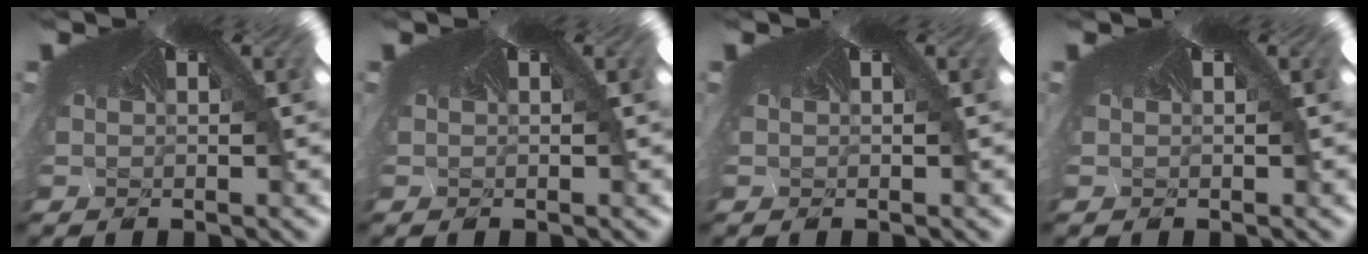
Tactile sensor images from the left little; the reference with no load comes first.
{"total": 0.0}
{"total": 0.0}
{"total": 0.0}